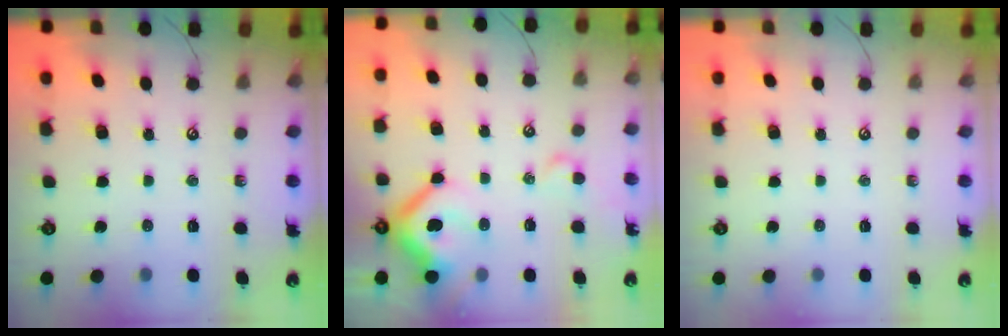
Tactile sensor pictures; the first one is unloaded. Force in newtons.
{"total": 15.0, "press": 14.8, "slide": 2.1}
{"total": 0.0}